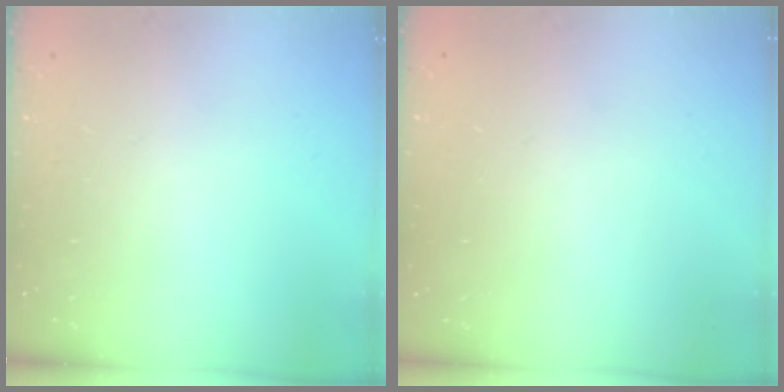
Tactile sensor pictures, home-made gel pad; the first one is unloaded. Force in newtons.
{"total": 0.0}